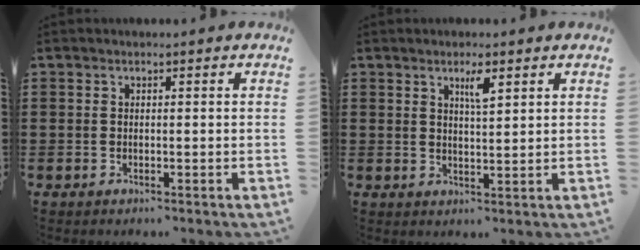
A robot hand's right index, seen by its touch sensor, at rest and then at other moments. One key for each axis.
{"total": 3.1, "fx": 1.7, "fy": 0.6, "fz": 2.5, "tx": -0.037, "ty": -0.002, "tz": 0.024}